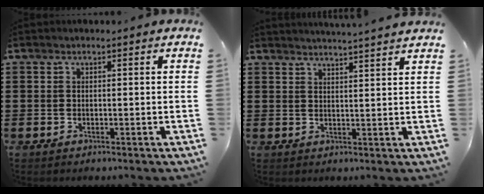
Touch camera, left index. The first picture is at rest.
{"total": 3.0, "force": [2.8, -1.0, 0.1], "torque": [-0.010, -0.018, 0.053]}